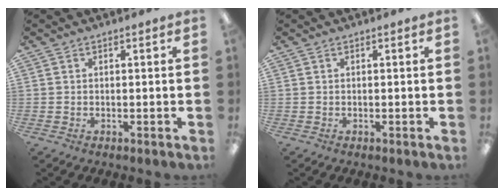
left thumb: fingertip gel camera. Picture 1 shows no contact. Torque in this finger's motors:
{"motor_torque": [-0.16, -0.16, 0.11, -0.07, -0.01]}